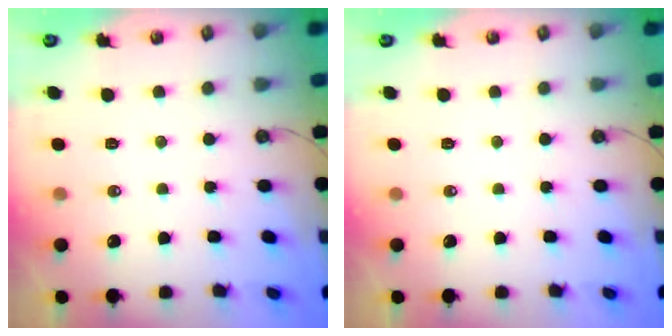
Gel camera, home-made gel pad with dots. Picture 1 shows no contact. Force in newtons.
{"total": 0.0}